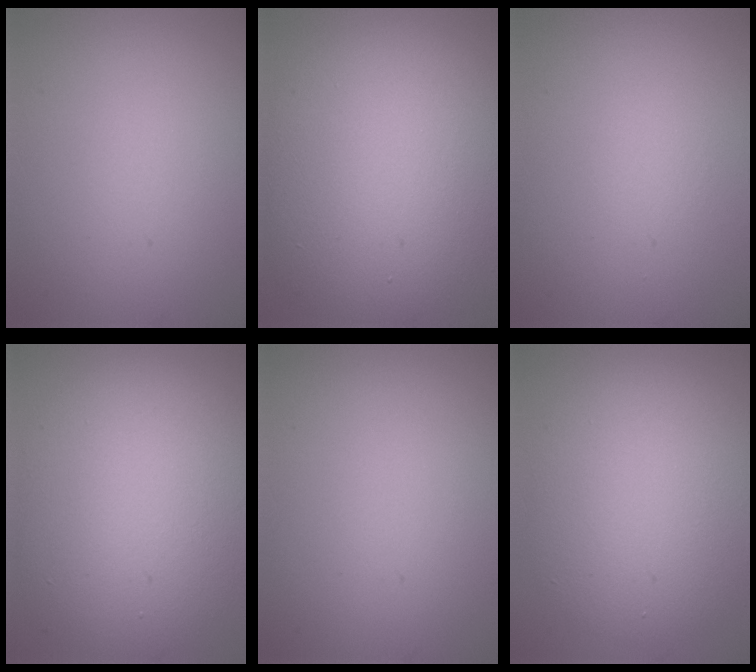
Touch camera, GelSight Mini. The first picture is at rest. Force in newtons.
{"total": 12.6, "press": 12.6, "slide": 1.5}
{"total": 0.0}
{"total": 11.0, "press": 11.0, "slide": 0.4}
{"total": 0.0}
{"total": 7.7, "press": 7.7, "slide": 0.5}